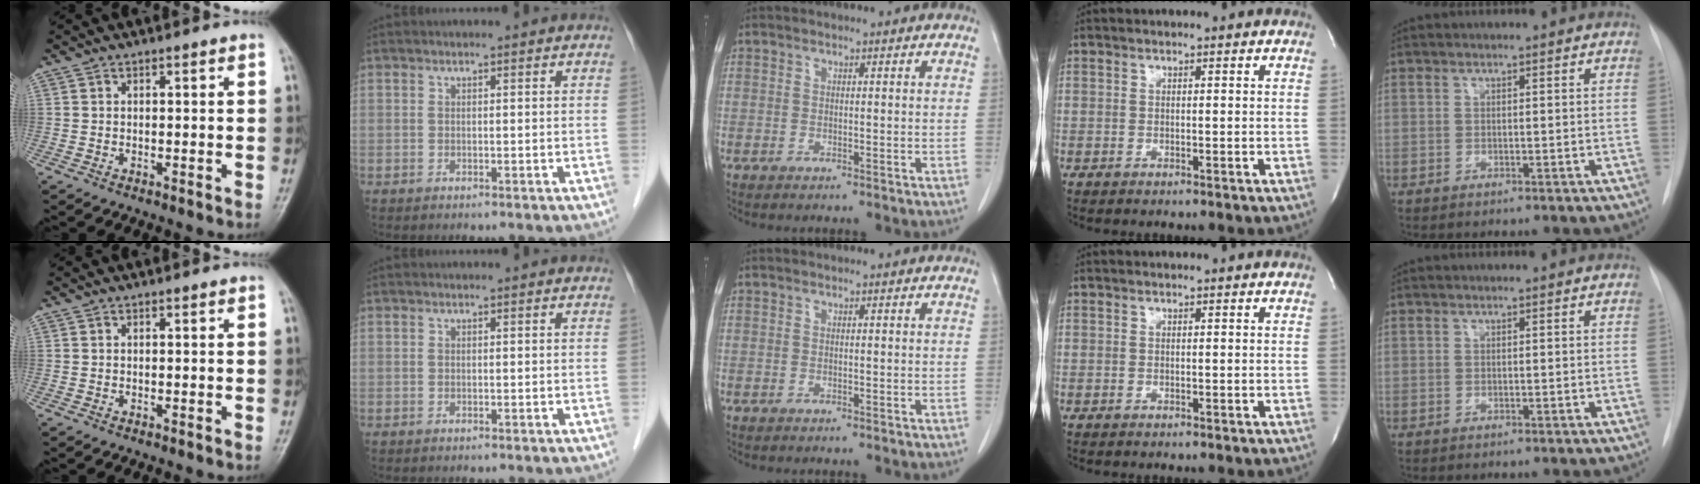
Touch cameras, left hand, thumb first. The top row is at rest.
{}